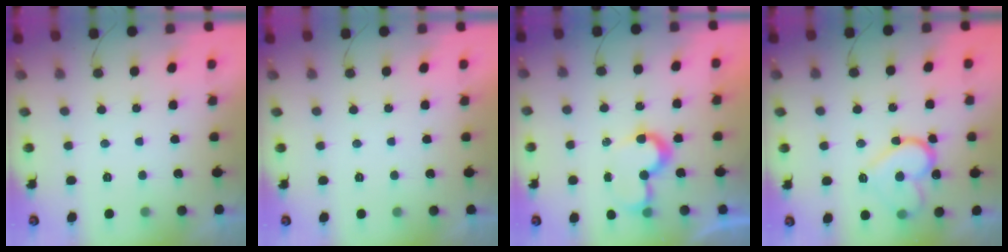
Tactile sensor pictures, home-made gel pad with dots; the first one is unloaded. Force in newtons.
{"total": 1.6, "press": 1.6, "slide": 0.0}
{"total": 7.8, "press": 7.8, "slide": 0.1}
{"total": 15.0, "press": 14.9, "slide": 1.3}